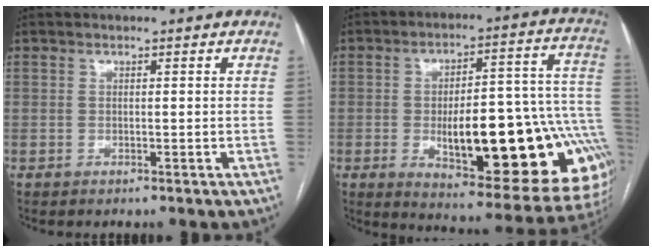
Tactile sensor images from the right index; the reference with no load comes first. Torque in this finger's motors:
{"motor_torque": [2.14, 0.00, 1.02, 0.21]}